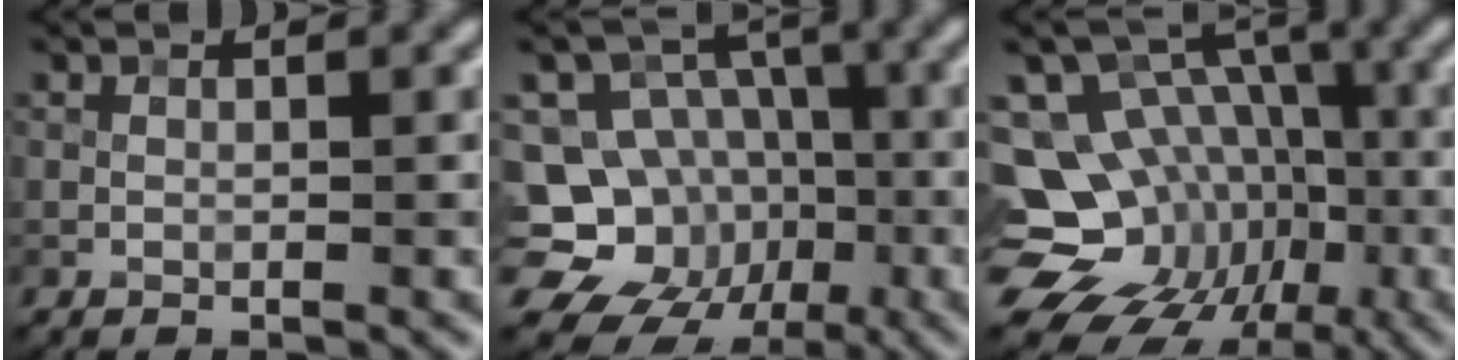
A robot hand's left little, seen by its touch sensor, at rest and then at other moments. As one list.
[{"total": 14.8, "force": [-5.0, 13.1, 4.7], "torque": [-0.095, -0.013, -0.089]}, {"total": 15.7, "force": [-4.5, 13.1, 7.2], "torque": [-0.132, 0.003, -0.071]}]